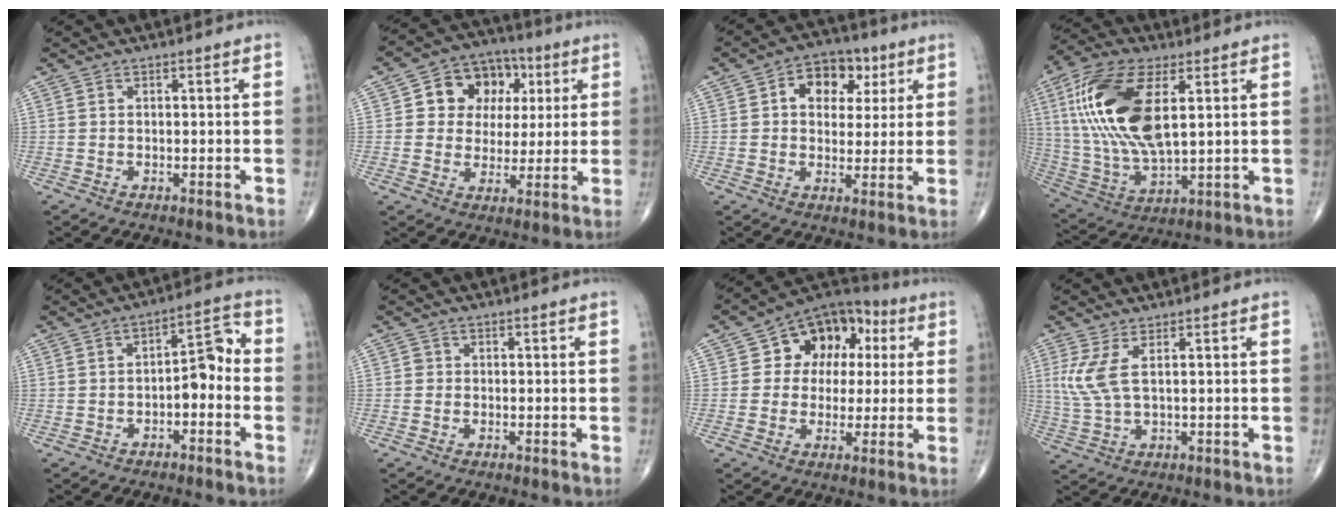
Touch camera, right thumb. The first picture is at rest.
{"total": 12.5, "force": [3.3, 10.1, 6.5], "torque": [-0.051, 0.005, 0.050]}
{"total": 10.0, "force": [3.3, 7.2, 6.1], "torque": [-0.049, 0.002, 0.048]}
{"total": 20.7, "force": [5.4, 9.2, 17.7], "torque": [-0.375, -0.015, 0.102]}
{"total": 6.9, "force": [-1.9, 3.4, 5.6], "torque": [-0.065, 0.040, -0.034]}
{"total": 0.7, "force": [-0.1, 0.7, 0.2], "torque": [0.002, 0.003, -0.005]}
{"total": 13.5, "force": [3.0, 10.2, 8.2], "torque": [-0.062, 0.018, 0.037]}
{"total": 5.3, "force": [1.8, 1.3, 4.9], "torque": [-0.132, -0.008, 0.045]}